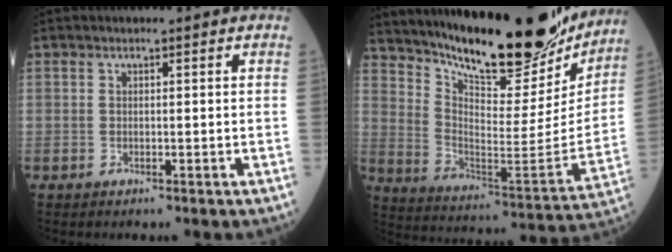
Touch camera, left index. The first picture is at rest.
{"total": 27.0, "force": [22.7, 6.1, 13.3], "torque": [-0.216, -0.047, 0.327]}